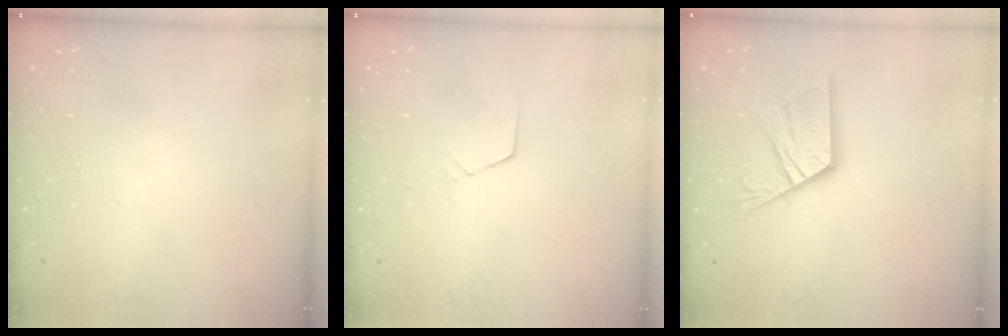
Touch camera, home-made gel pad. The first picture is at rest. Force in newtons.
{"total": 1.6, "press": 1.6, "slide": 0.0}
{"total": 12.8, "press": 12.7, "slide": 1.1}